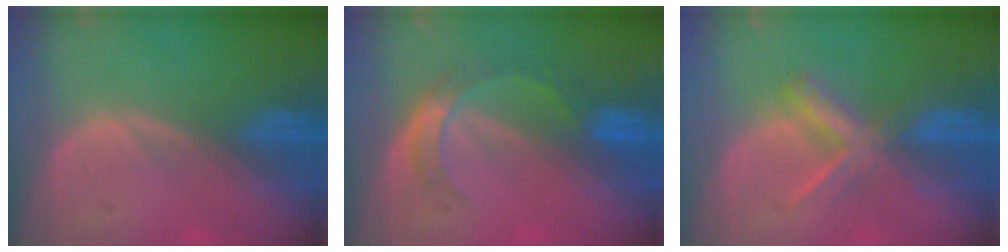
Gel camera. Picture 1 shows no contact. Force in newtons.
{"total": 5.4, "press": 4.9, "slide": 2.2}
{"total": 5.5, "press": 5.5, "slide": 1.0}